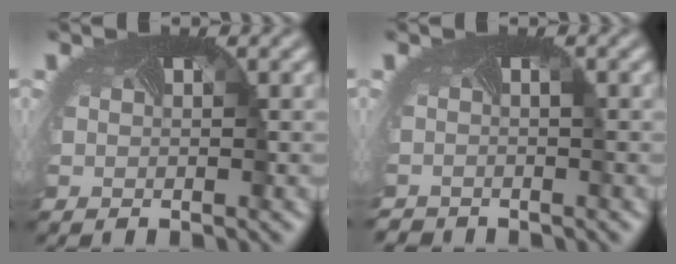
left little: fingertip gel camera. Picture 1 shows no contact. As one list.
[{"total": 1.8, "force": [-1.7, 0.5, 0.3], "torque": [0.002, -0.010, -0.029]}]